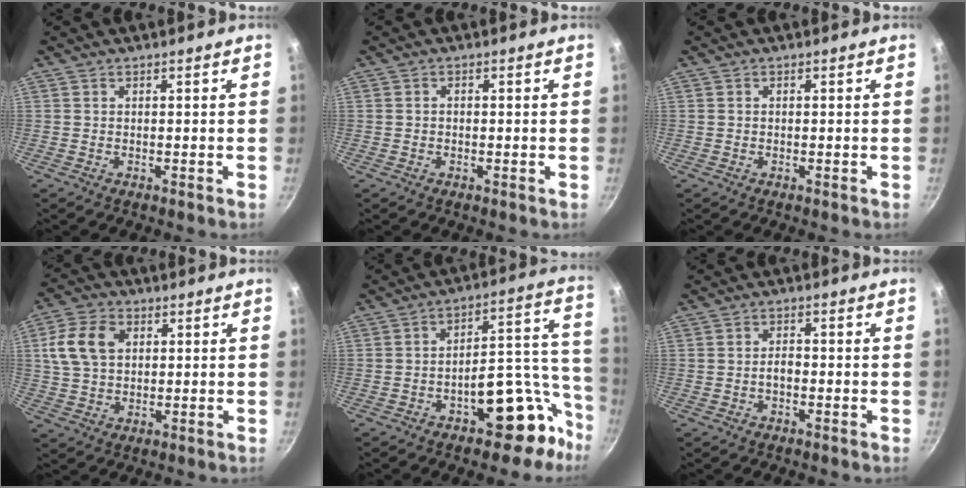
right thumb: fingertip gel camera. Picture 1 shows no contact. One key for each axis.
{"total": 0.8, "fx": -0.3, "fy": 0.6, "fz": 0.4, "tx": -0.008, "ty": 0.004, "tz": -0.003}
{"total": 0.0}
{"total": 10.1, "fx": 2.6, "fy": 7.1, "fz": 6.7, "tx": -0.117, "ty": 0.009, "tz": 0.043}
{"total": 15.4, "fx": -8.5, "fy": 8.2, "fz": 9.9, "tx": -0.051, "ty": 0.100, "tz": -0.111}
{"total": 2.0, "fx": -0.8, "fy": 1.1, "fz": 1.5, "tx": -0.017, "ty": 0.013, "tz": -0.013}